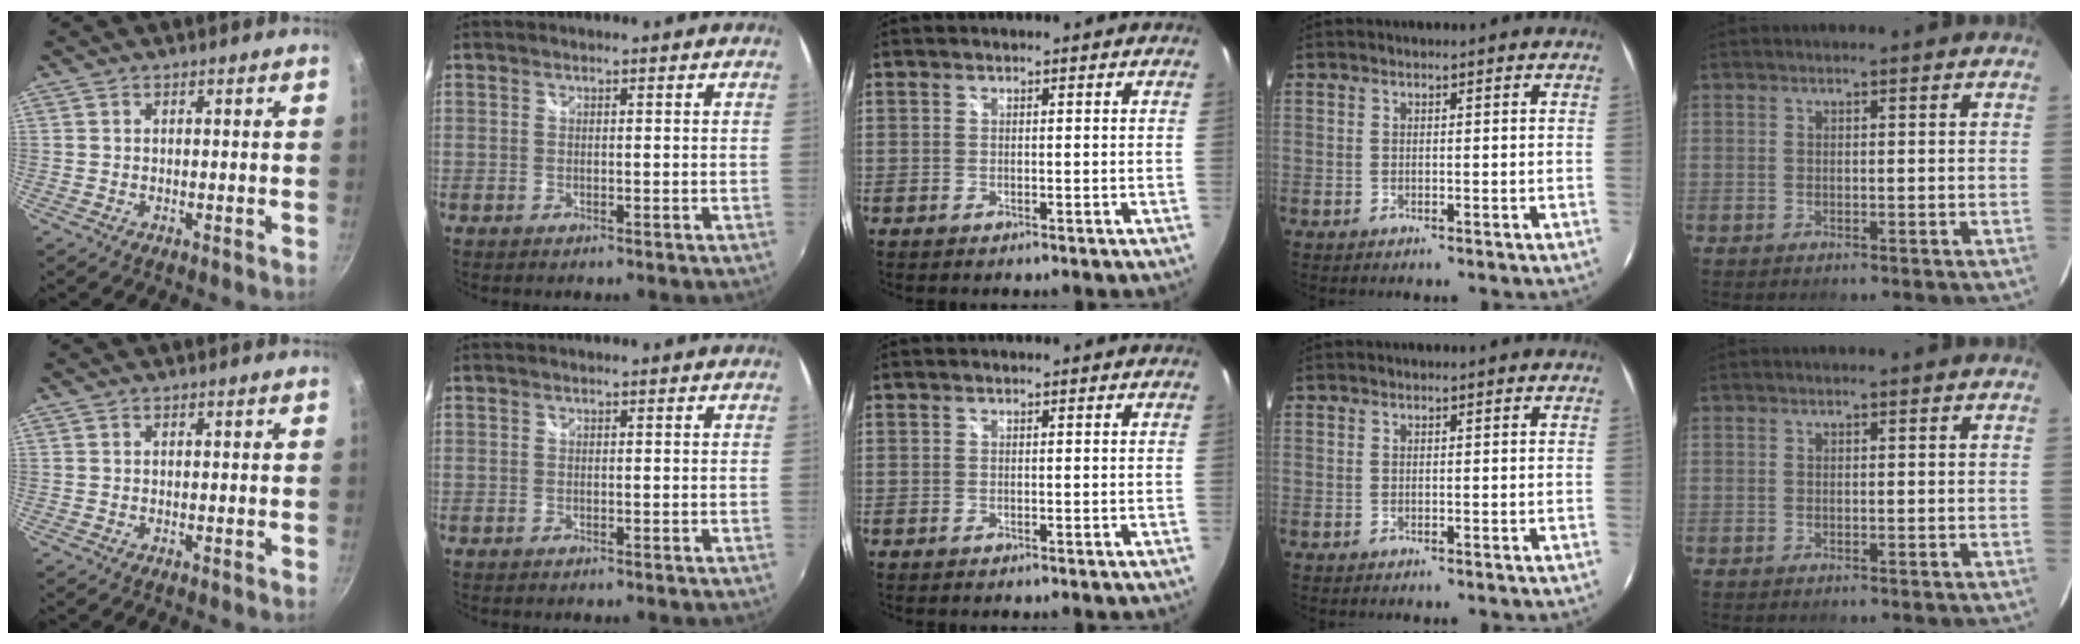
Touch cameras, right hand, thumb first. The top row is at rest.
{}